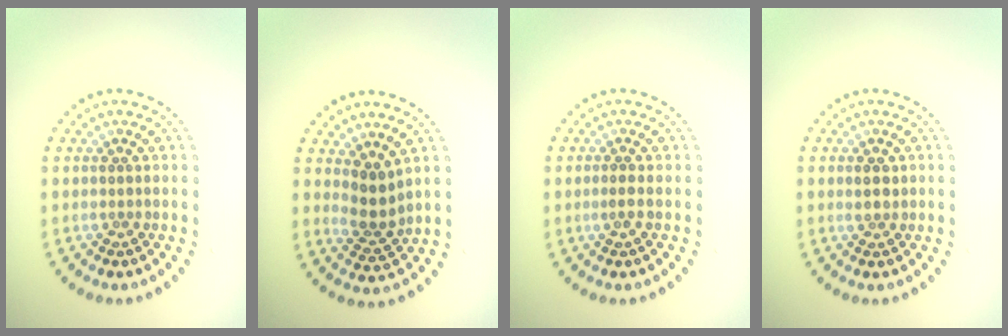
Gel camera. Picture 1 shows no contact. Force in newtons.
{"total": 2.6, "press": 2.0, "slide": 1.6}
{"total": 0.9, "press": 0.8, "slide": 0.4}
{"total": 1.1, "press": 1.1, "slide": 0.4}